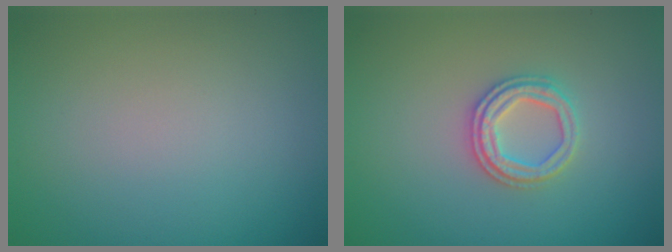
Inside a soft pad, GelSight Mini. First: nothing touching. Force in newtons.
{"total": 2.8, "press": 2.6, "slide": 1.0}